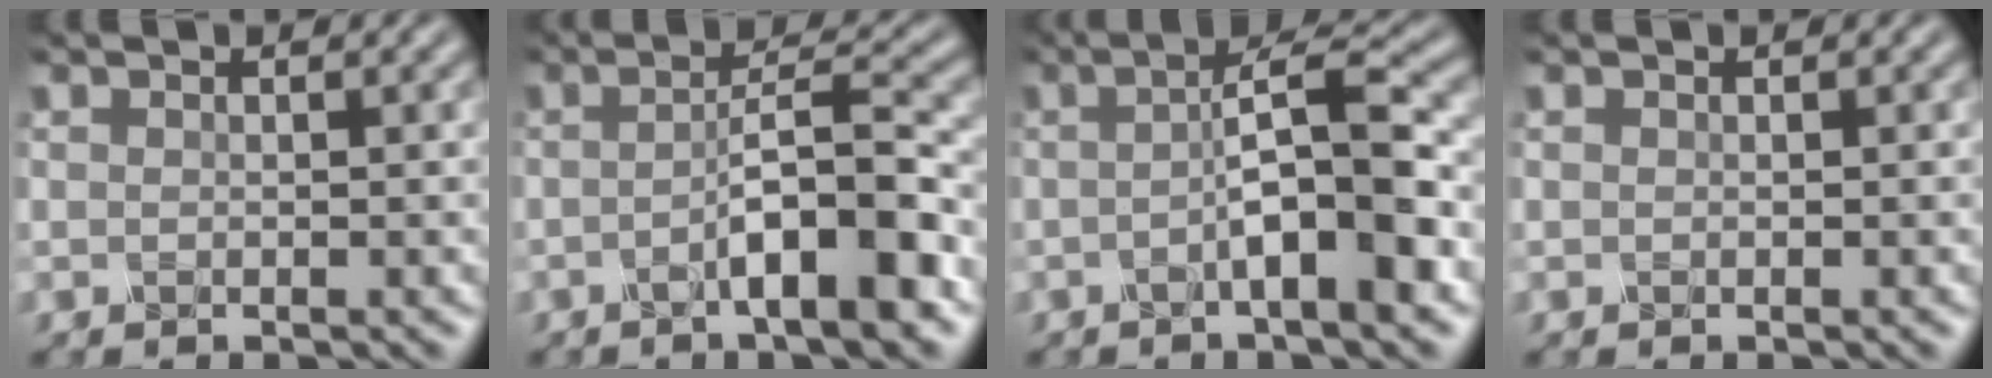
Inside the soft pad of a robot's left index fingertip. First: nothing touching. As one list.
[{"total": 6.1, "force": [-2.2, 1.1, 5.6], "torque": [-0.084, 0.016, -0.042]}, {"total": 6.4, "force": [-1.0, 1.1, 6.2], "torque": [-0.093, 0.013, -0.024]}, {"total": 0.0}]